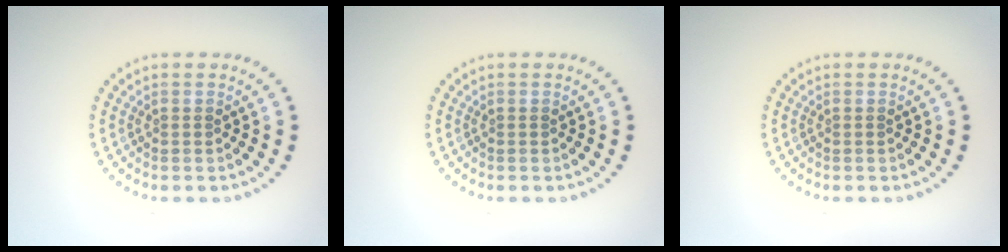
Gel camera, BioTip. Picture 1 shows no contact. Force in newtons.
{"total": 0.0}
{"total": 0.0}